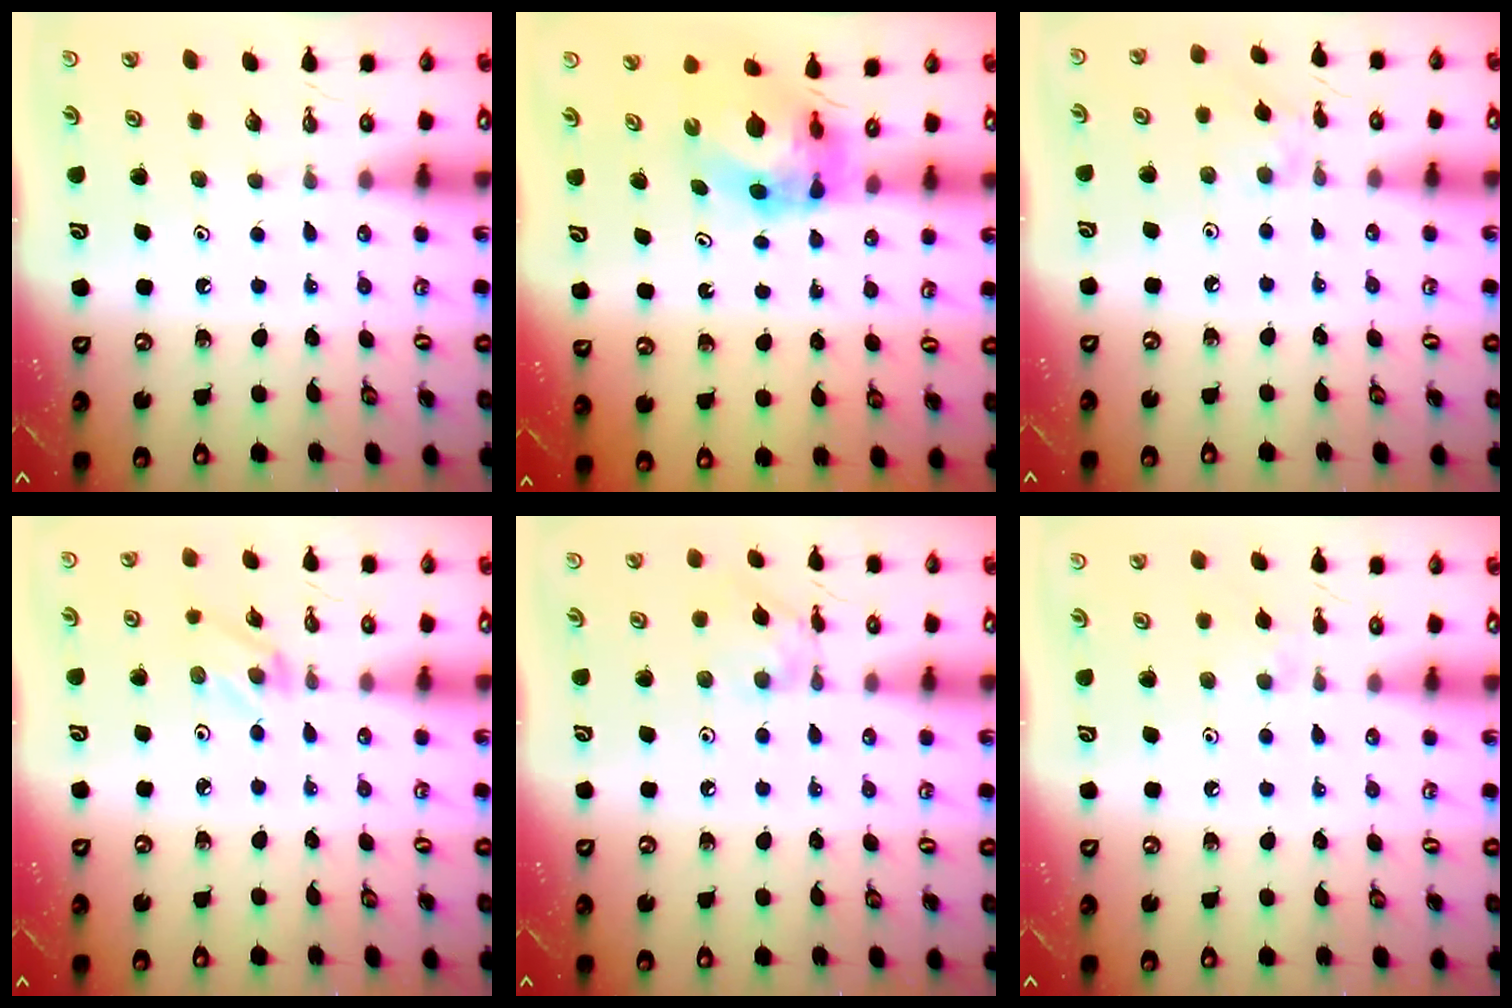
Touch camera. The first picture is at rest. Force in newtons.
{"total": 6.6, "press": 6.6, "slide": 0.9}
{"total": 3.0, "press": 2.9, "slide": 0.5}
{"total": 2.2, "press": 2.2, "slide": 0.3}
{"total": 6.0, "press": 6.0, "slide": 0.3}
{"total": 3.2, "press": 3.2, "slide": 0.4}